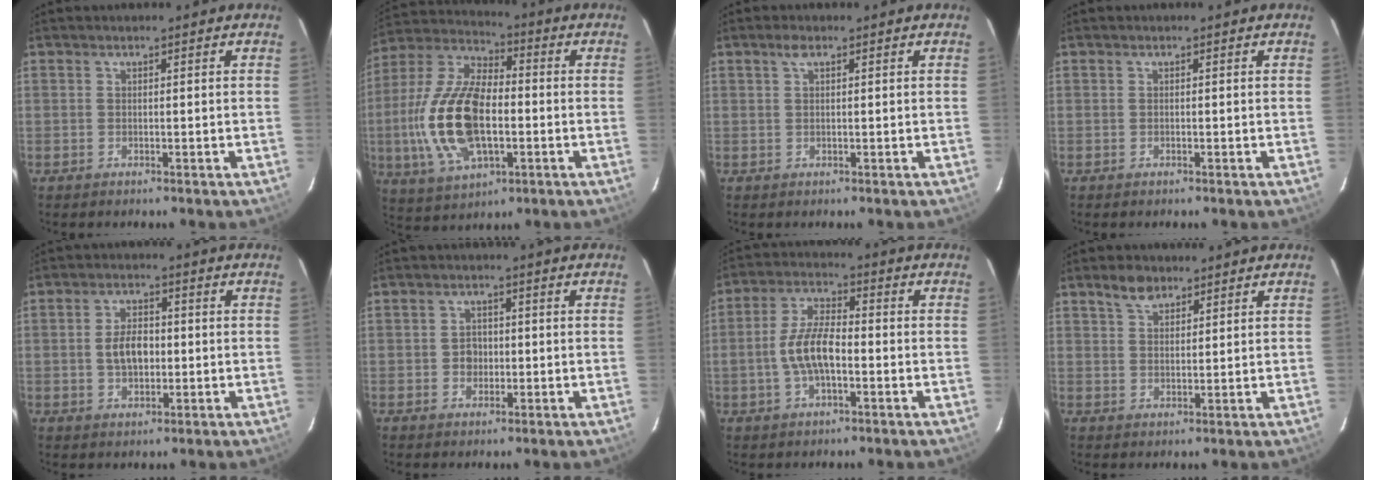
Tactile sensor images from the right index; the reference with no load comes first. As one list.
[{"total": 19.3, "force": [-3.0, 9.7, 16.5], "torque": [-0.352, 0.000, -0.053]}, {"total": 1.4, "force": [0.8, 0.5, 1.1], "torque": [-0.022, 0.007, 0.012]}, {"total": 0.0}, {"total": 5.7, "force": [-0.3, 3.6, 4.5], "torque": [-0.085, 0.008, -0.001]}, {"total": 3.1, "force": [-0.4, 2.8, 1.2], "torque": [-0.021, 0.008, -0.005]}, {"total": 8.2, "force": [-2.0, 3.4, 7.2], "torque": [-0.146, 0.009, -0.037]}, {"total": 4.2, "force": [3.0, 2.2, 2.0], "torque": [-0.031, 0.009, 0.054]}]